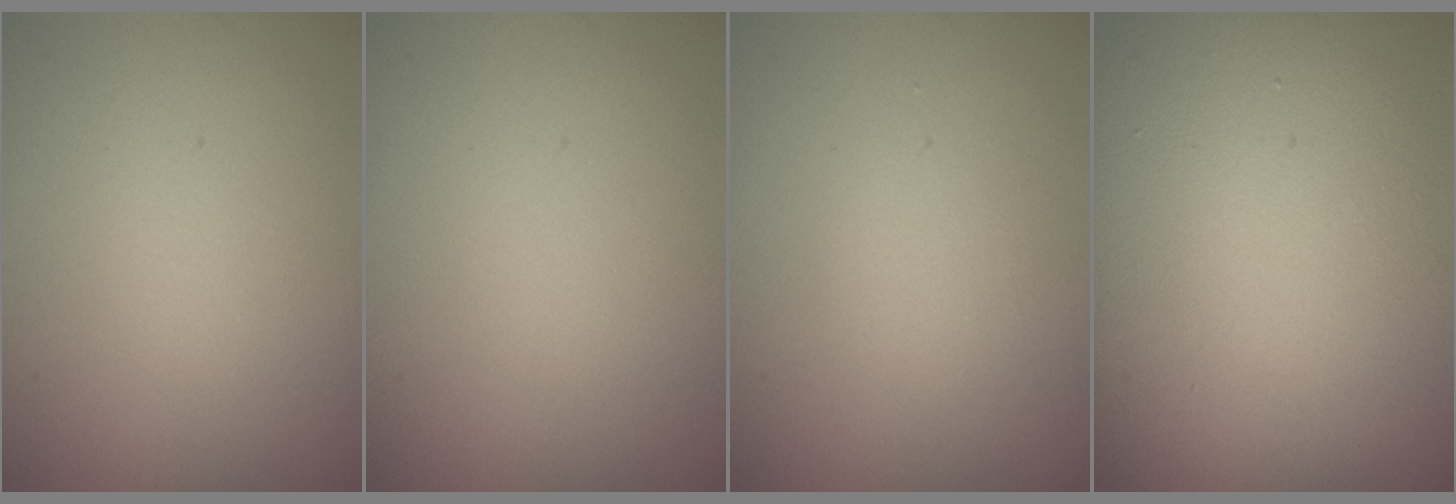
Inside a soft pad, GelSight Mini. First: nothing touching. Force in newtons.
{"total": 0.0}
{"total": 1.1, "press": 1.1, "slide": 0.1}
{"total": 21.2, "press": 21.2, "slide": 1.4}